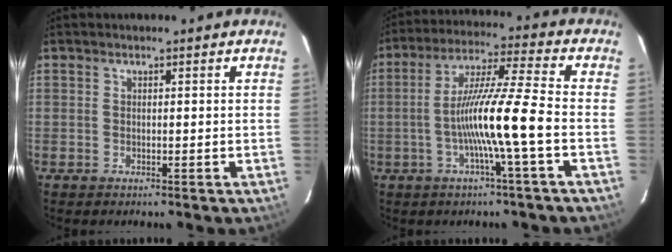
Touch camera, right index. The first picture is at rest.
{"total": 12.1, "force": [-3.5, -1.5, 11.5], "torque": [-0.216, 0.004, -0.068]}